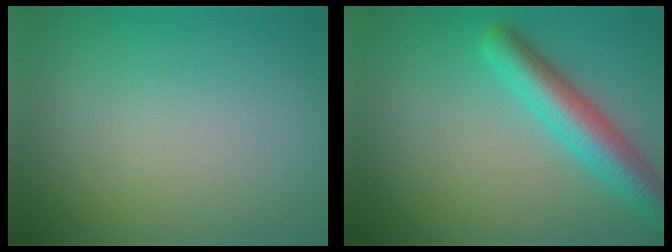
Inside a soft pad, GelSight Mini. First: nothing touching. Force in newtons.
{"total": 4.8, "press": 4.8, "slide": 0.2}